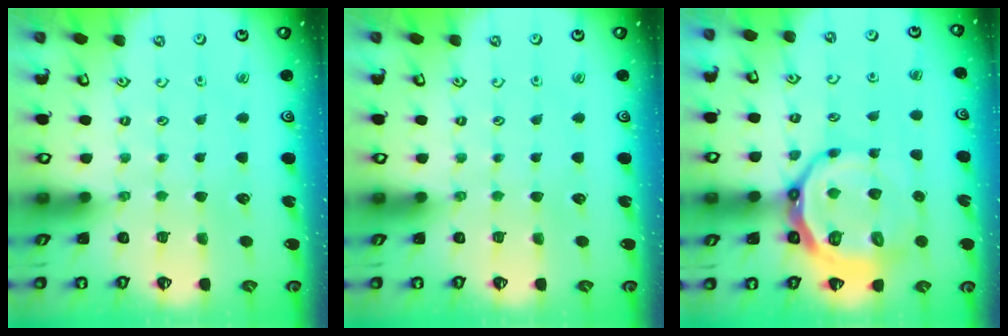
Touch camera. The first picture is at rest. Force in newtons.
{"total": 0.0}
{"total": 16.4, "press": 15.9, "slide": 3.8}